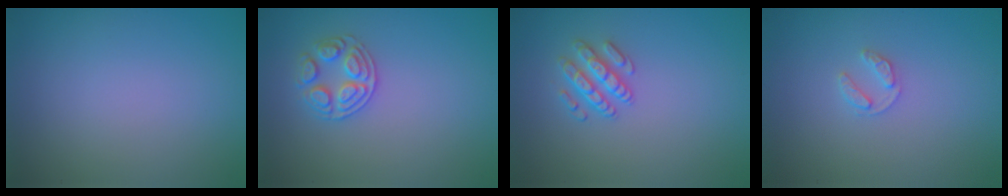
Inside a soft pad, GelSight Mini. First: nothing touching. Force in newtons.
{"total": 2.5, "press": 2.4, "slide": 0.6}
{"total": 2.4, "press": 2.3, "slide": 0.6}
{"total": 1.3, "press": 1.3, "slide": 0.2}